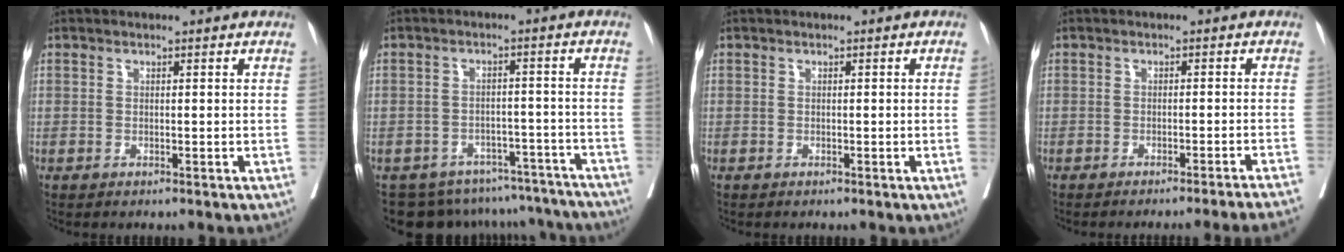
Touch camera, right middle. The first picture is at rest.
{"total": 15.8, "force": [-14.2, 6.5, 2.4], "torque": [-0.036, 0.023, -0.164]}
{"total": 0.6, "force": [0.0, -0.3, 0.6], "torque": [-0.006, -0.002, 0.002]}
{"total": 10.3, "force": [-9.5, -2.5, 3.2], "torque": [-0.013, -0.027, -0.112]}